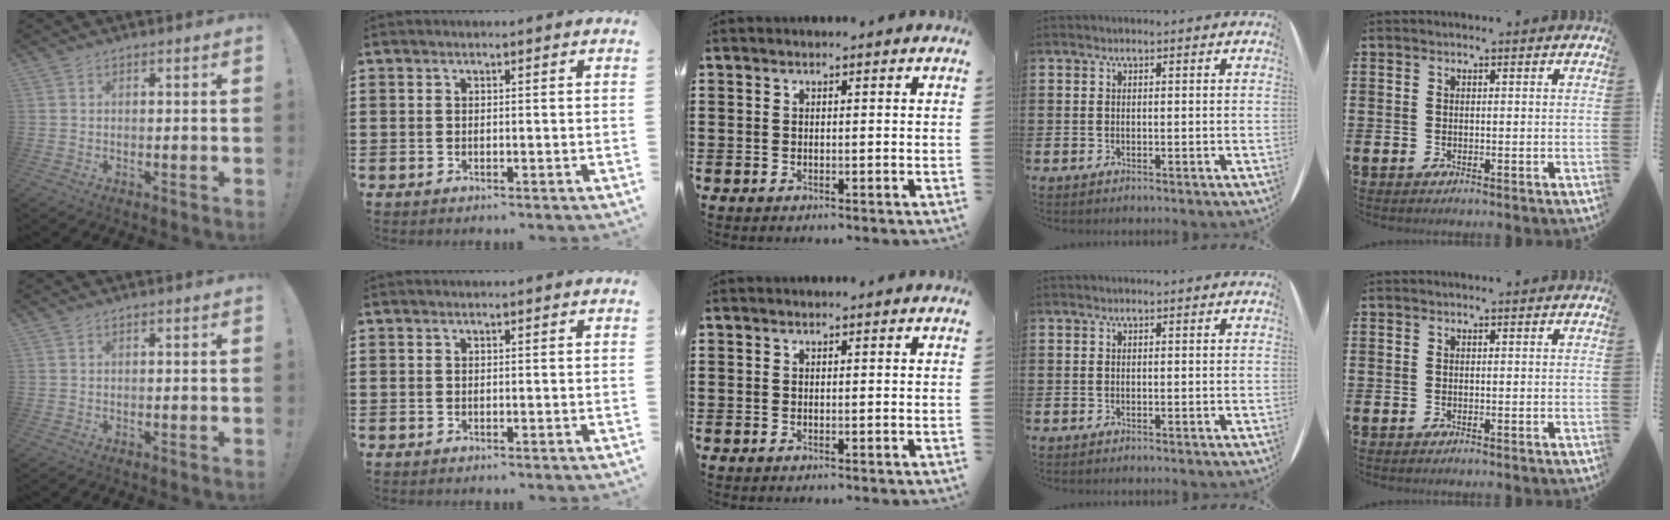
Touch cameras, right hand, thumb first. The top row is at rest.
{}